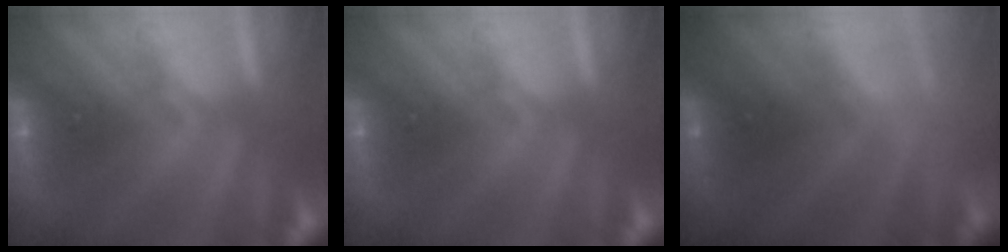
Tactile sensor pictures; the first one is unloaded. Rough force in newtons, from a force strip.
{"total": 0.0}
{"total": 2.4}